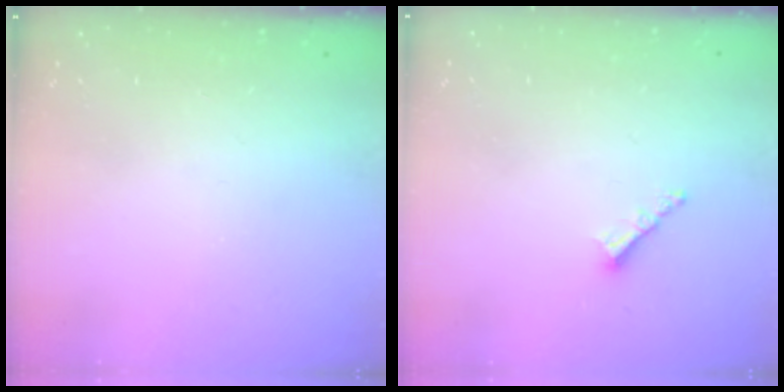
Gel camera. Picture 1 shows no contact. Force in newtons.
{"total": 3.1, "press": 3.1, "slide": 0.3}